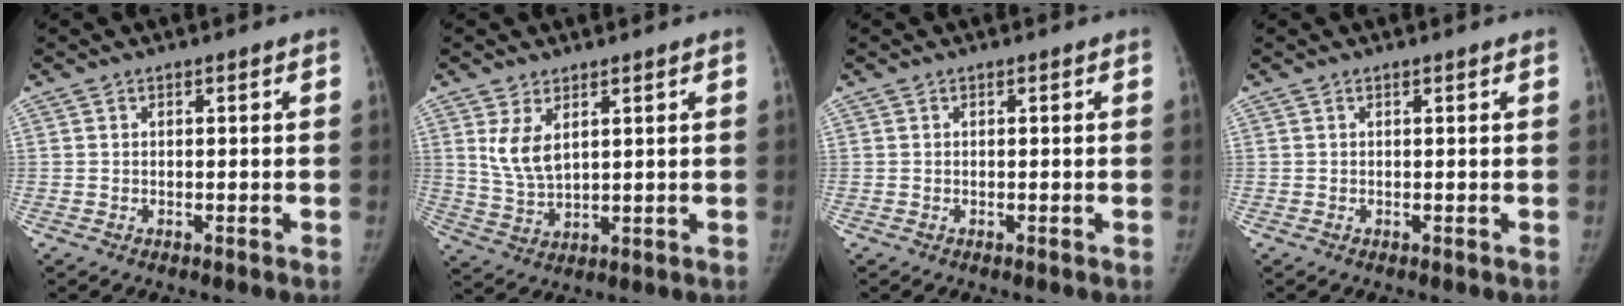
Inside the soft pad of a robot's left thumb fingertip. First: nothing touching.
{"total": 6.2, "force": [2.7, 3.2, 4.6], "torque": [-0.079, -0.015, 0.065]}
{"total": 0.0}
{"total": 0.0}